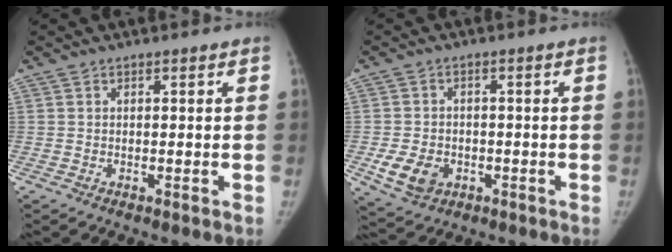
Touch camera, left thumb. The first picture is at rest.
{"total": 7.1, "force": [-2.4, 5.5, 3.9], "torque": [-0.062, 0.005, -0.032]}